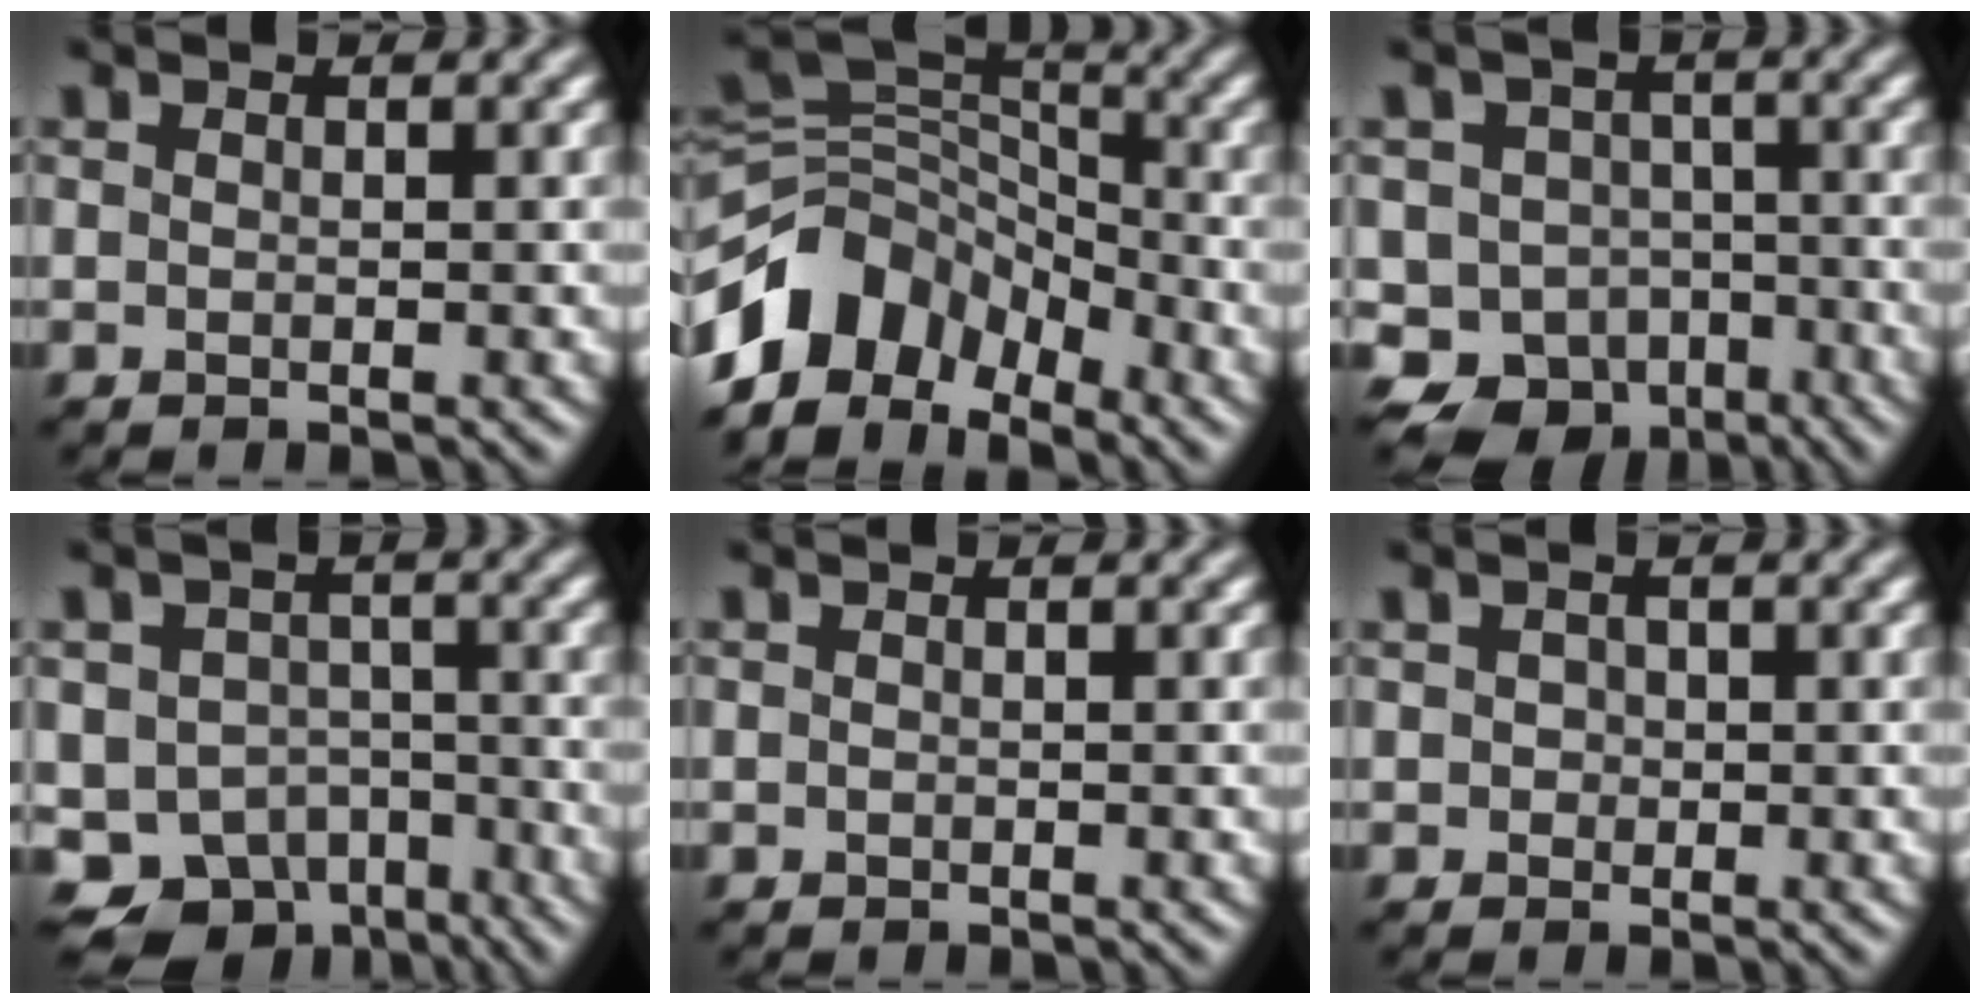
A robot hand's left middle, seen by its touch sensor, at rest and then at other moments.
{"total": 9.5, "force": [-5.2, 6.1, 5.0], "torque": [-0.089, 0.010, -0.116]}
{"total": 9.7, "force": [-5.7, 7.6, 2.3], "torque": [-0.008, -0.014, -0.099]}
{"total": 7.5, "force": [-5.0, 5.0, 2.4], "torque": [-0.027, -0.011, -0.084]}
{"total": 0.0}
{"total": 1.0, "force": [0.1, 0.9, 0.4], "torque": [-0.007, 0.000, 0.000]}